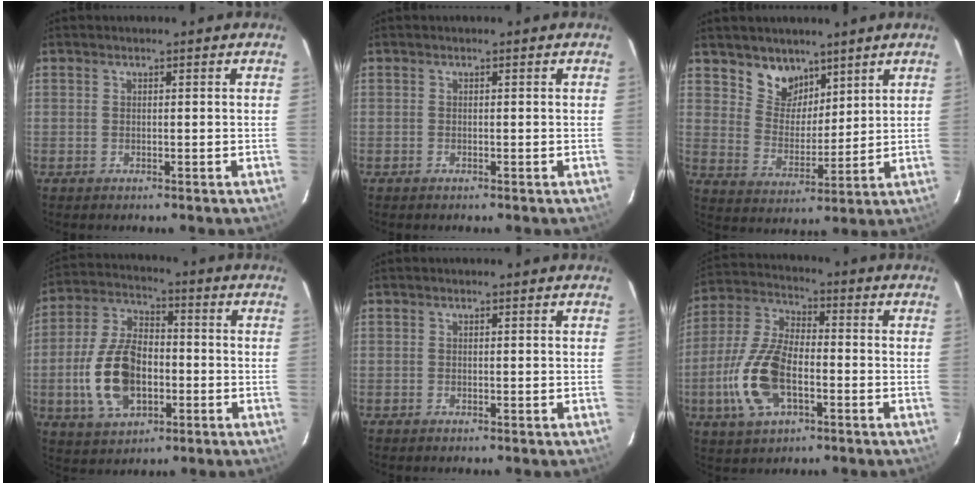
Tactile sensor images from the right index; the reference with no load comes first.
{"total": 0.0}
{"total": 8.0, "force": [5.8, 5.1, 1.9], "torque": [-0.030, 0.000, 0.113]}
{"total": 14.9, "force": [-3.5, 9.0, 11.4], "torque": [-0.235, 0.011, -0.053]}
{"total": 0.0}
{"total": 14.3, "force": [-4.5, 6.9, 11.7], "torque": [-0.259, 0.001, -0.085]}